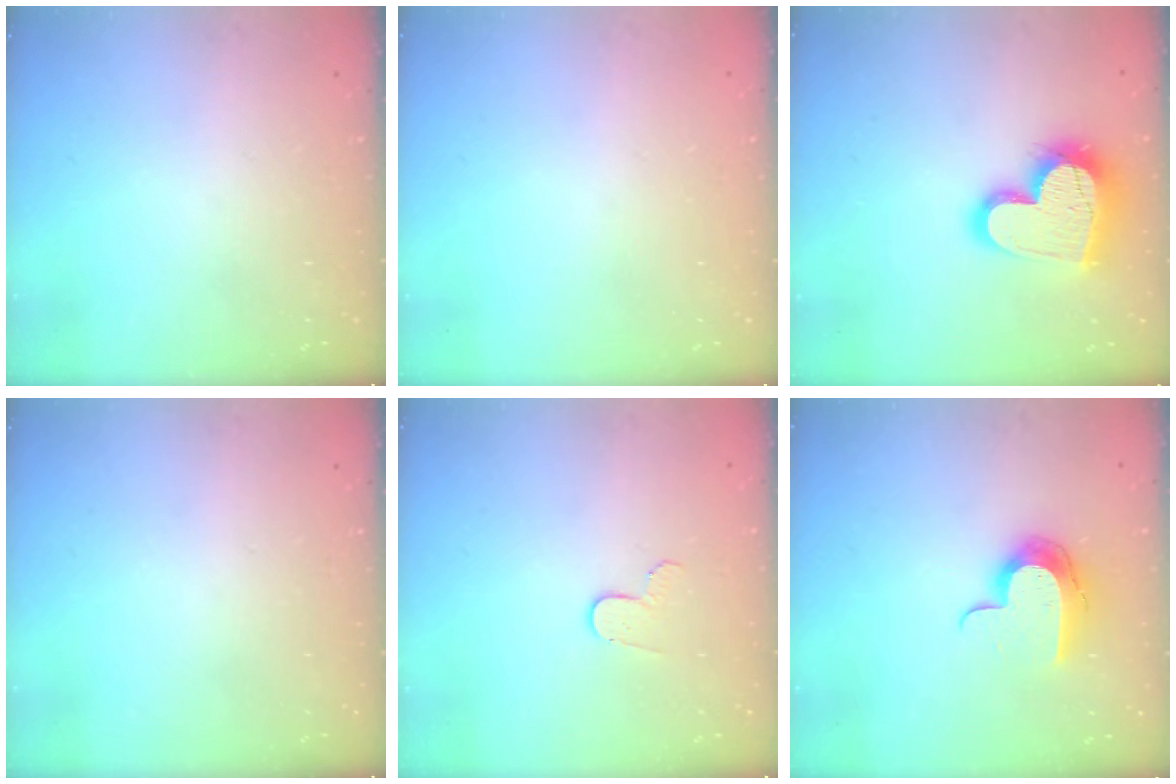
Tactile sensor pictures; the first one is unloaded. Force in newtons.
{"total": 0.8, "press": 0.8, "slide": 0.1}
{"total": 18.7, "press": 18.6, "slide": 1.4}
{"total": 0.0}
{"total": 4.5, "press": 4.5, "slide": 0.3}
{"total": 11.3, "press": 11.2, "slide": 0.7}